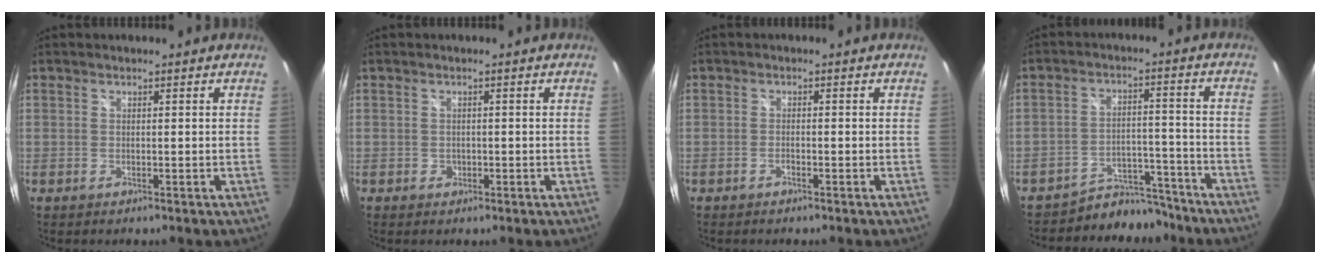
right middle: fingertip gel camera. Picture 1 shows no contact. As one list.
[{"total": 1.3, "force": [-0.5, 1.1, 0.3], "torque": [-0.004, -0.002, -0.006]}, {"total": 1.0, "force": [-0.8, 0.2, 0.5], "torque": [-0.012, 0.000, -0.015]}, {"total": 8.5, "force": [-7.8, 3.3, 0.1], "torque": [-0.002, 0.032, -0.113]}]